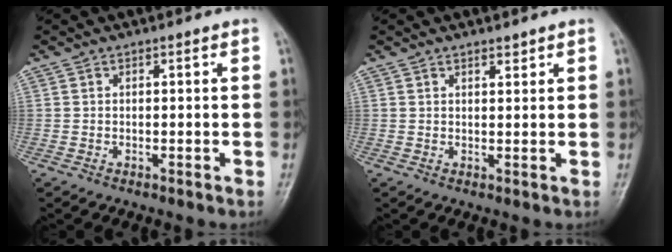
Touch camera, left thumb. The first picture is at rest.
{"total": 1.6, "force": [1.3, 0.5, 0.8], "torque": [-0.007, -0.009, 0.021]}